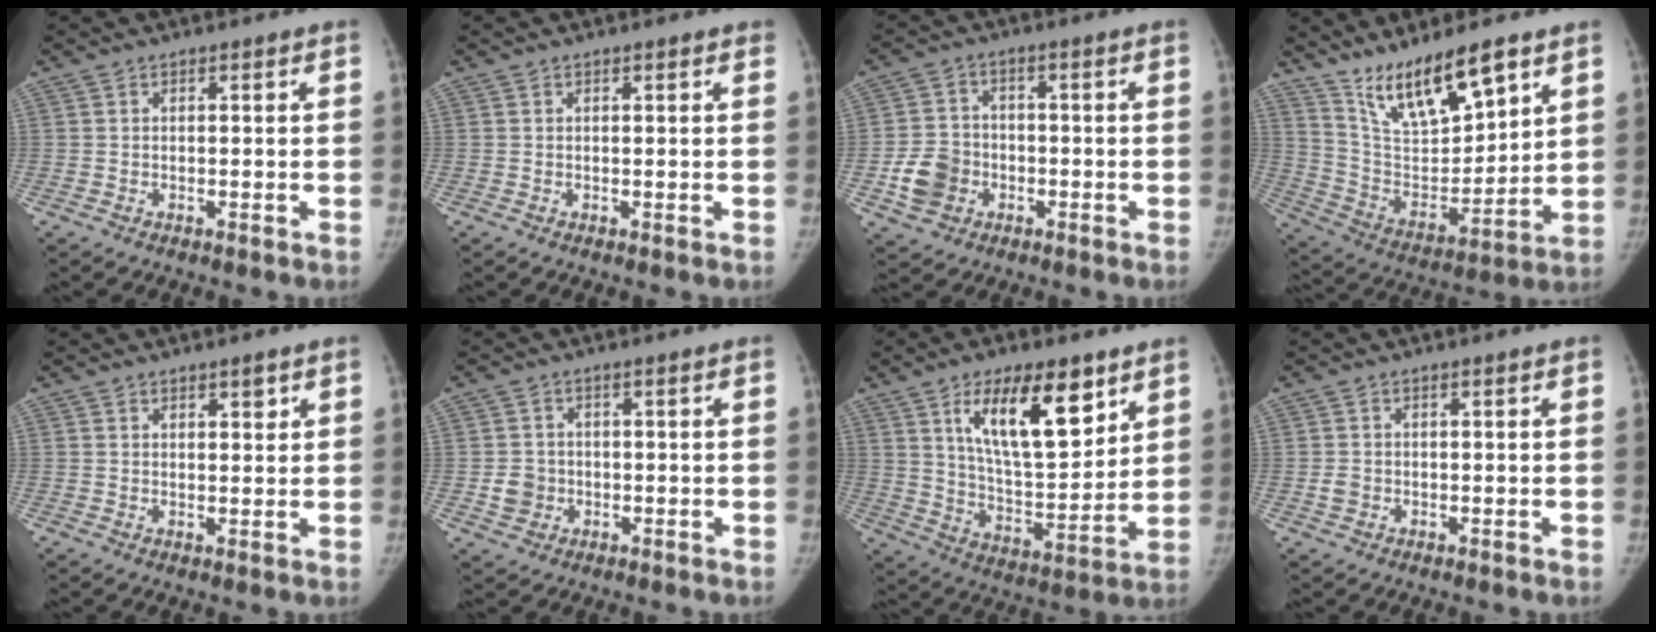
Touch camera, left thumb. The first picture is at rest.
{"total": 0.6, "force": [0.4, 0.2, 0.3], "torque": [-0.003, -0.001, 0.004]}
{"total": 7.7, "force": [-2.4, 6.5, 3.2], "torque": [-0.042, 0.016, -0.042]}
{"total": 15.9, "force": [11.2, 4.7, 10.2], "torque": [-0.148, -0.064, 0.219]}
{"total": 2.3, "force": [1.5, 1.0, 1.4], "torque": [-0.010, -0.009, 0.024]}
{"total": 3.7, "force": [-0.6, 3.5, 1.2], "torque": [-0.005, 0.005, -0.006]}
{"total": 18.2, "force": [9.2, 7.1, 14.0], "torque": [-0.191, -0.049, 0.165]}
{"total": 1.5, "force": [-0.2, 1.3, 0.7], "torque": [-0.013, 0.001, -0.001]}